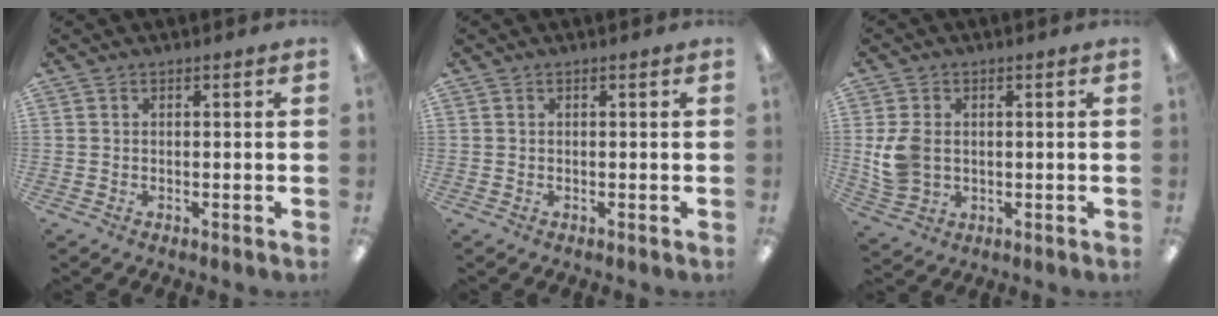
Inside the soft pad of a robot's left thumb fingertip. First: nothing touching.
{"total": 0.0}
{"total": 7.3, "force": [0.7, 5.7, 4.5], "torque": [-0.097, 0.007, 0.015]}